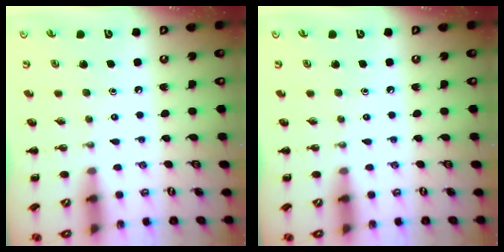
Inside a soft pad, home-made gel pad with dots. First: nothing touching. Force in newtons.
{"total": 0.0}